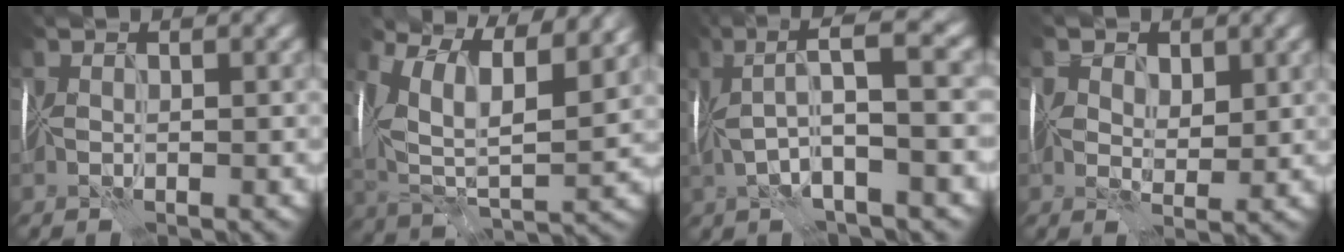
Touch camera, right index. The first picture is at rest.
{"total": 11.4, "force": [5.8, 5.7, 7.9], "torque": [-0.149, -0.001, 0.110]}
{"total": 6.3, "force": [1.5, 0.9, 6.1], "torque": [-0.124, 0.024, 0.020]}
{"total": 3.4, "force": [1.6, 2.3, 2.0], "torque": [-0.033, 0.003, 0.015]}